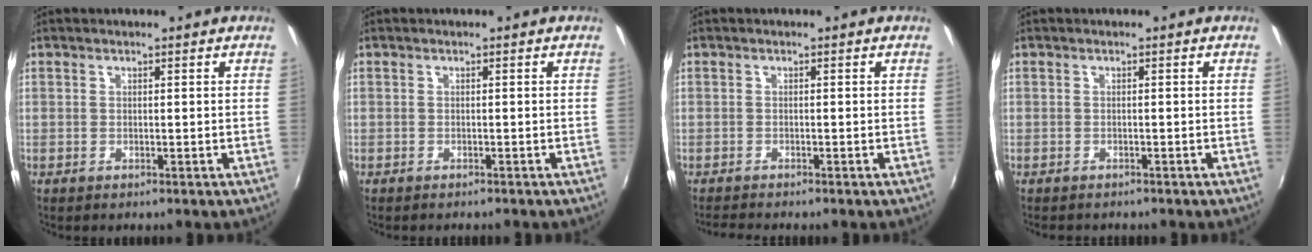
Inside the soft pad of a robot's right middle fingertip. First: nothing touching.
{"total": 1.2, "force": [-1.1, 0.2, 0.4], "torque": [-0.010, -0.004, -0.016]}
{"total": 2.3, "force": [-2.2, -0.1, 0.7], "torque": [-0.021, -0.013, -0.044]}
{"total": 1.6, "force": [-1.5, 0.5, 0.4], "torque": [-0.012, -0.007, -0.020]}